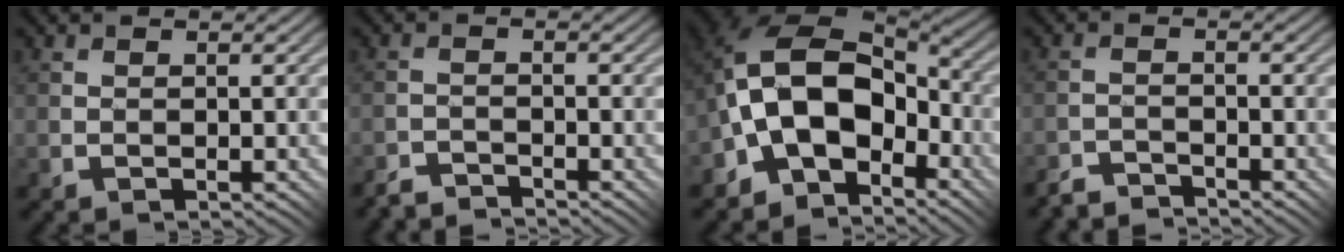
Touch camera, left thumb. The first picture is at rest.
{"total": 3.0, "force": [-3.0, -0.1, 0.0], "torque": [0.003, 0.007, -0.063]}
{"total": 12.6, "force": [-3.6, 8.4, 8.6], "torque": [-0.159, 0.001, -0.076]}
{"total": 3.2, "force": [-3.2, 0.0, 0.0], "torque": [0.004, 0.008, -0.068]}